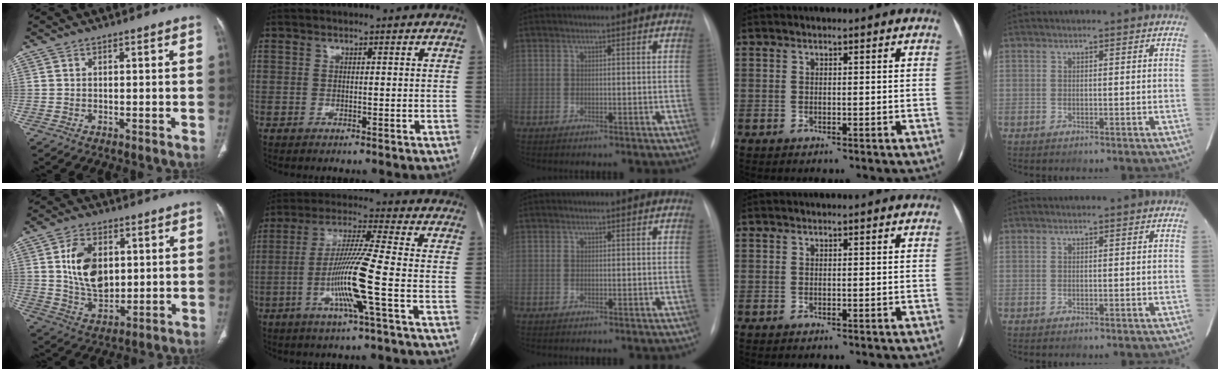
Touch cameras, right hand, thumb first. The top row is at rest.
{"thumb": {"total": 12.1, "force": [2.4, 7.9, 8.9], "torque": [-0.136, -0.017, 0.052]}, "index": {"total": 11.4, "force": [-3.5, -1.3, 10.8], "torque": [-0.211, -0.009, -0.072]}}